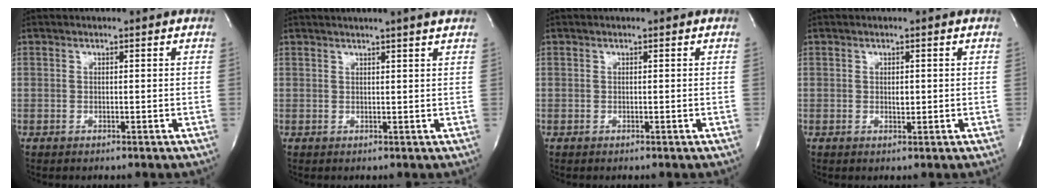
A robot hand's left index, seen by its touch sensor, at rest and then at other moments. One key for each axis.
{"total": 4.9, "fx": 4.2, "fy": -1.1, "fz": 2.2, "tx": -0.031, "ty": 0.010, "tz": 0.046}
{"total": 0.0}
{"total": 1.1, "fx": 0.1, "fy": 0.6, "fz": 0.9, "tx": -0.013, "ty": -0.001, "tz": 0.004}